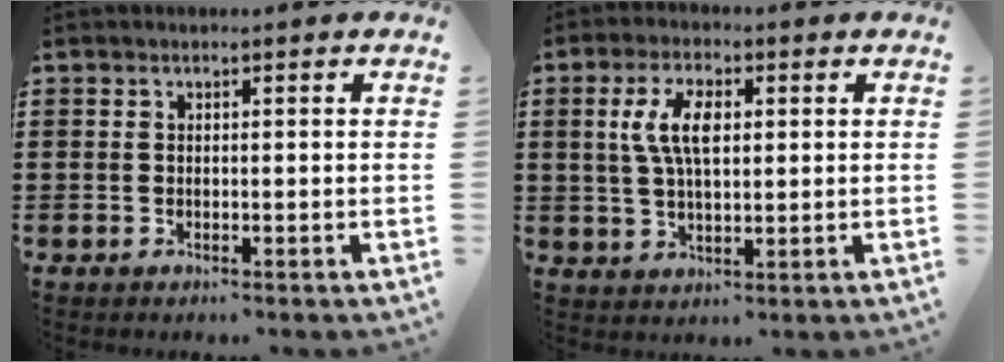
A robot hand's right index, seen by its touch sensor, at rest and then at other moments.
{"total": 6.4, "force": [1.4, 2.9, 5.5], "torque": [-0.115, 0.013, 0.022]}